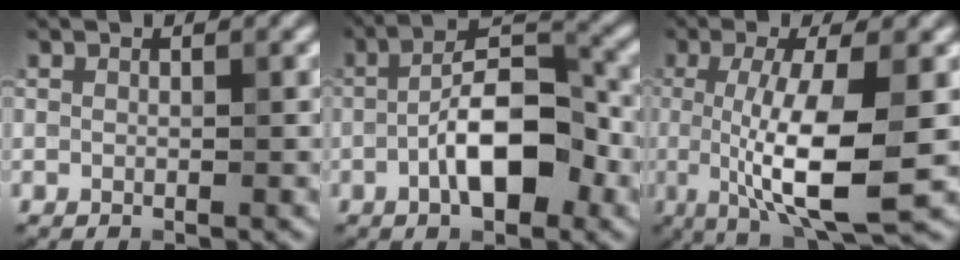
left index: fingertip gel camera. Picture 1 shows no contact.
{"total": 7.6, "force": [-2.4, 3.1, 6.5], "torque": [-0.105, 0.016, -0.045]}
{"total": 8.9, "force": [-0.8, 2.4, 8.5], "torque": [-0.147, -0.018, -0.011]}